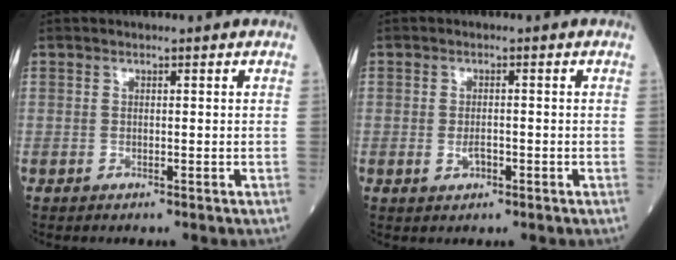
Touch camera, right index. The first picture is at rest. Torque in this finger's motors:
{"motor_torque": [-0.08, -0.08, -0.03, -0.01]}